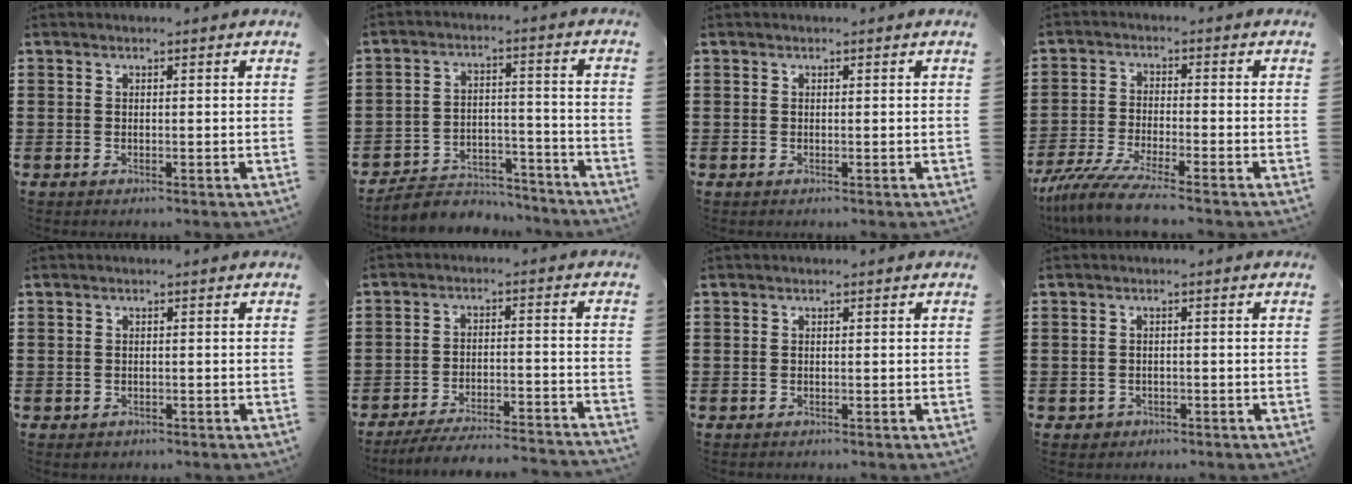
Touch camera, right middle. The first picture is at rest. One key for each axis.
{"total": 4.8, "fx": -4.7, "fy": 0.9, "fz": 0.3, "tx": -0.008, "ty": 0.012, "tz": -0.096}
{"total": 0.0}
{"total": 5.9, "fx": -4.9, "fy": -0.7, "fz": 3.2, "tx": -0.079, "ty": -0.025, "tz": -0.097}
{"total": 0.0}
{"total": 4.8, "fx": -4.5, "fy": -0.5, "fz": 1.6, "tx": -0.028, "ty": -0.009, "tz": -0.088}
{"total": 0.6, "fx": 0.3, "fy": -0.5, "fz": -0.2, "tx": 0.007, "ty": 0.000, "tz": 0.006}
{"total": 0.0}